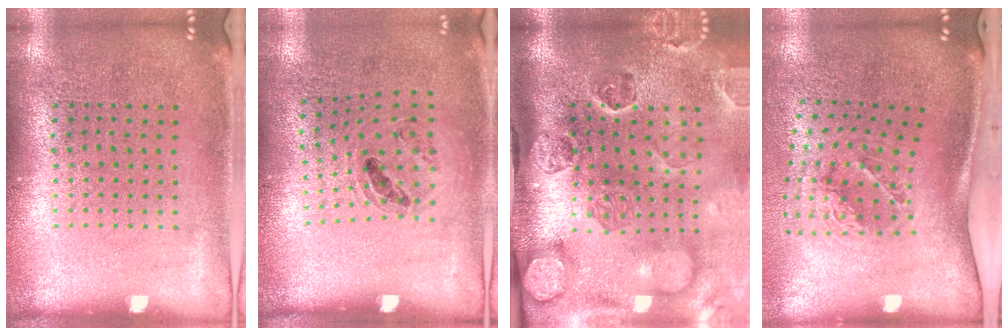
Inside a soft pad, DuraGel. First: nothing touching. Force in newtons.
{"total": 1.0, "press": 0.8, "slide": 0.5}
{"total": 4.9, "press": 3.6, "slide": 3.3}
{"total": 1.9, "press": 1.3, "slide": 1.4}